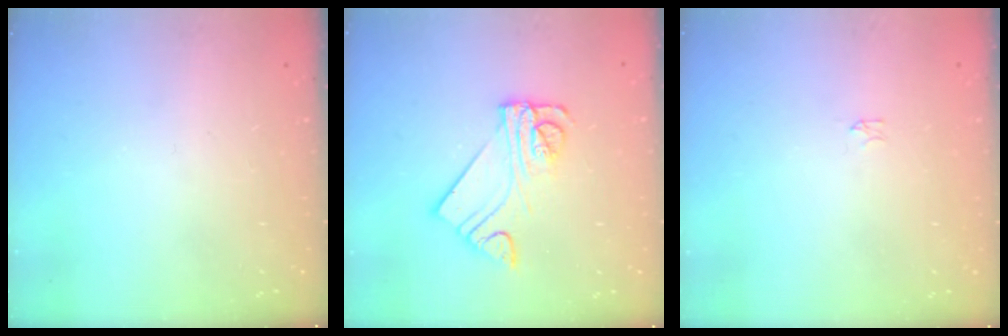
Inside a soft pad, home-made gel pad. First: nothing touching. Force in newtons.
{"total": 11.4, "press": 11.3, "slide": 1.2}
{"total": 0.0}